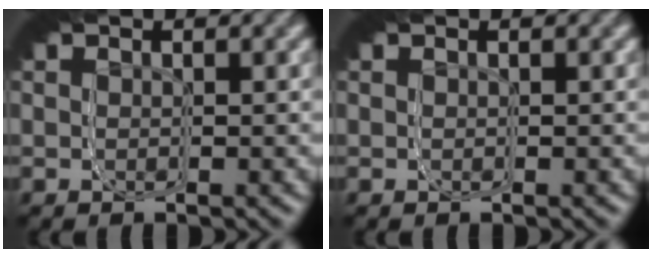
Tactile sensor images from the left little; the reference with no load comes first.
{"total": 0.0}